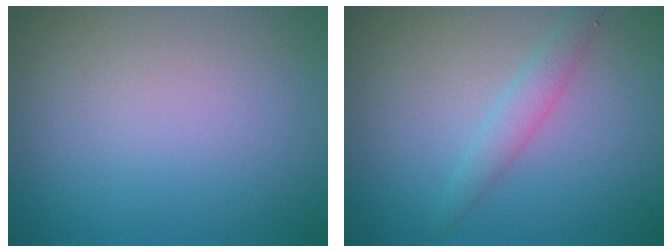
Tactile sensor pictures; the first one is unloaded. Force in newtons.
{"total": 1.9, "press": 1.9, "slide": 0.1}